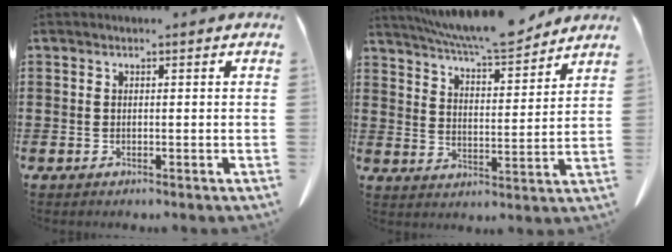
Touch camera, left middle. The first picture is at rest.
{"total": 8.4, "force": [7.7, 0.3, 3.2], "torque": [-0.079, -0.038, 0.138]}